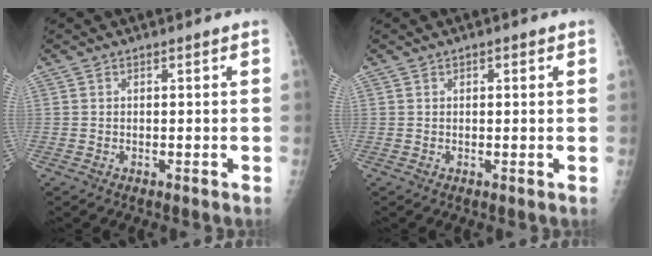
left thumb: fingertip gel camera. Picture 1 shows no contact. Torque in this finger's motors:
{"motor_torque": [-0.17, 0.03, -0.08, -0.09, -0.04]}